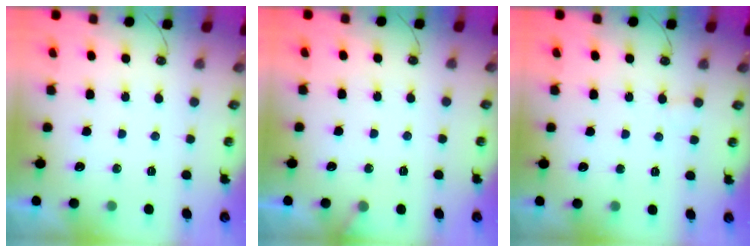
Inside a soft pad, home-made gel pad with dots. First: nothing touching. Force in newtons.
{"total": 4.6, "press": 4.6, "slide": 0.3}
{"total": 2.9, "press": 2.9, "slide": 0.2}